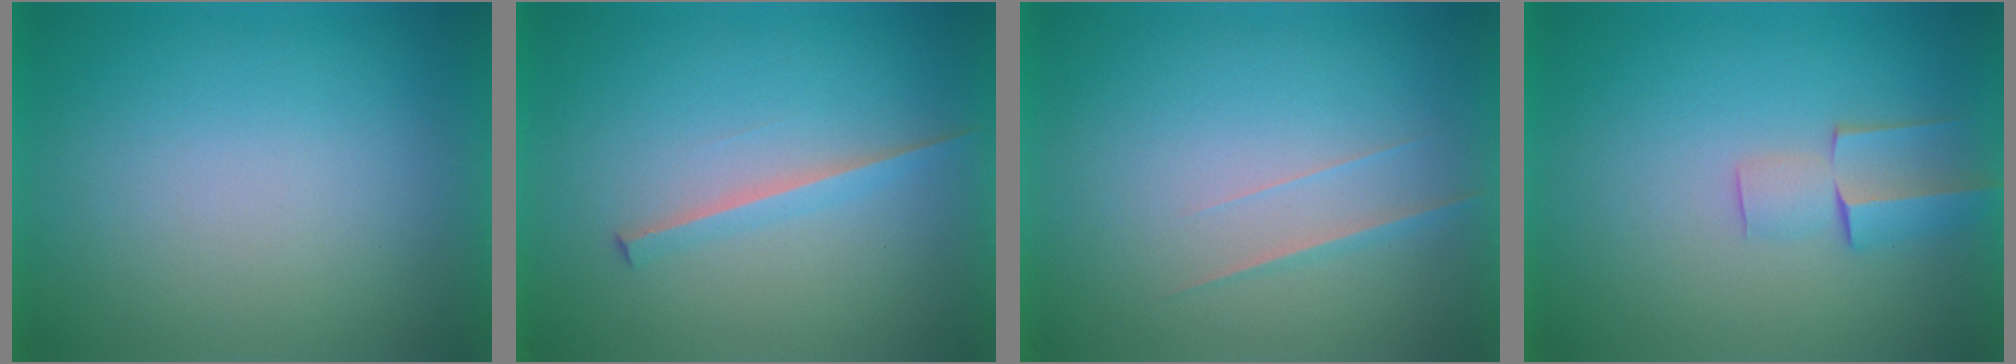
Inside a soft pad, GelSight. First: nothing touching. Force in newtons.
{"total": 1.8}
{"total": 1.5}
{"total": 2.6}